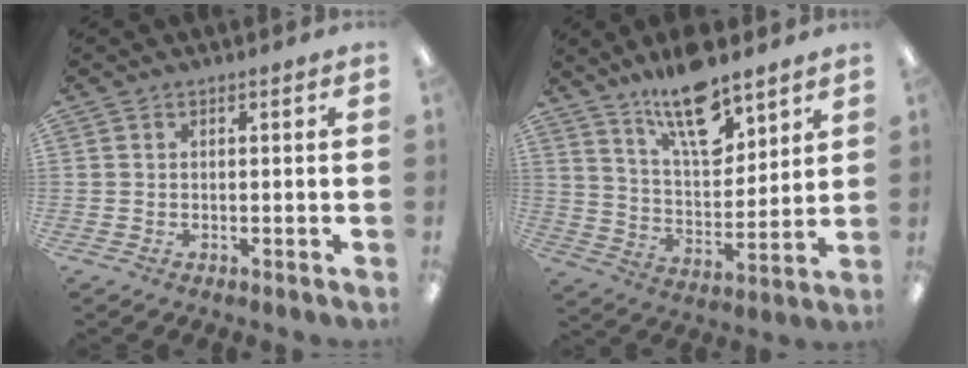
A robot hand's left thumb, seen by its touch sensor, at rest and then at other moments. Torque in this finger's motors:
{"motor_torque": [0.27, 0.35, -0.04, -0.27, 0.06]}